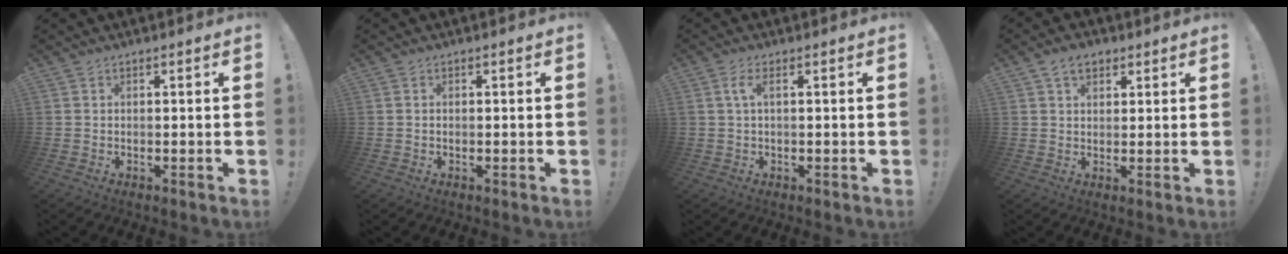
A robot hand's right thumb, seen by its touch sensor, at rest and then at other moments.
{"total": 0.0}
{"total": 3.4, "force": [1.0, 0.9, 3.1], "torque": [-0.056, 0.001, 0.016]}
{"total": 5.7, "force": [3.1, 3.7, 3.0], "torque": [-0.047, -0.004, 0.056]}